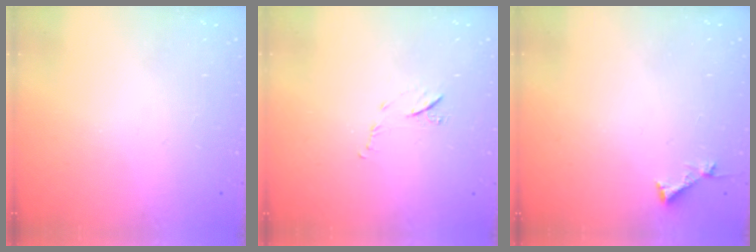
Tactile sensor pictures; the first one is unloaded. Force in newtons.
{"total": 7.0, "press": 7.0, "slide": 0.7}
{"total": 3.1, "press": 3.1, "slide": 0.3}